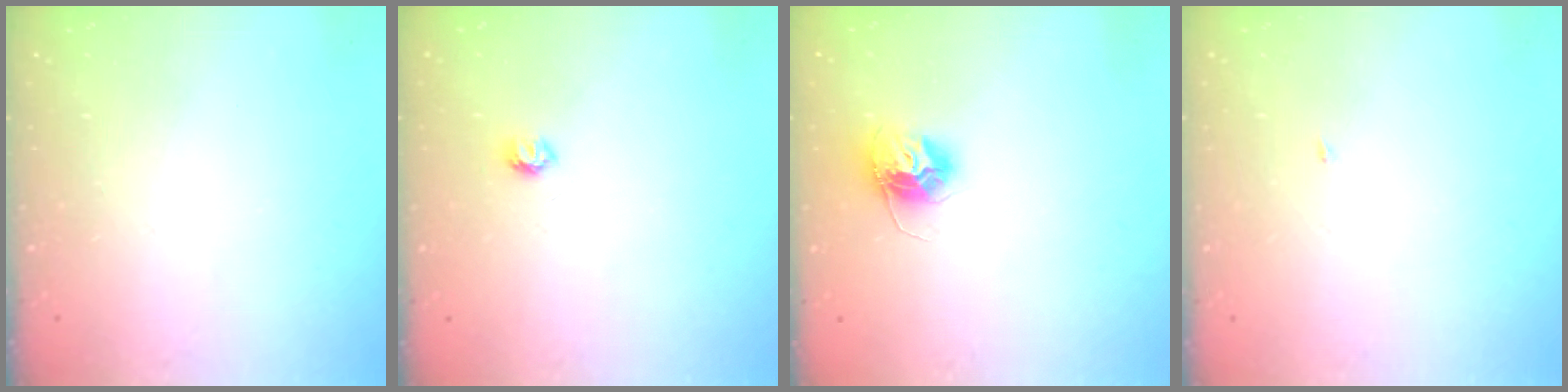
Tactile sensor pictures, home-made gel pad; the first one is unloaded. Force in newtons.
{"total": 3.9, "press": 3.9, "slide": 0.5}
{"total": 11.4, "press": 11.4, "slide": 0.9}
{"total": 1.8, "press": 1.8, "slide": 0.2}